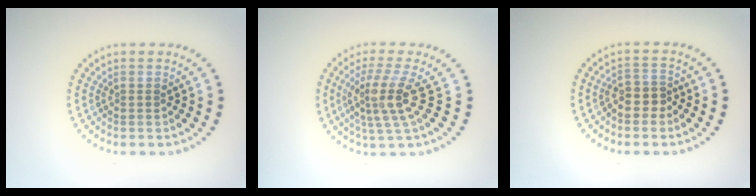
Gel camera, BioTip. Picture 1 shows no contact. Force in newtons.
{"total": 4.1, "press": 2.9, "slide": 2.9}
{"total": 2.5, "press": 2.2, "slide": 1.1}